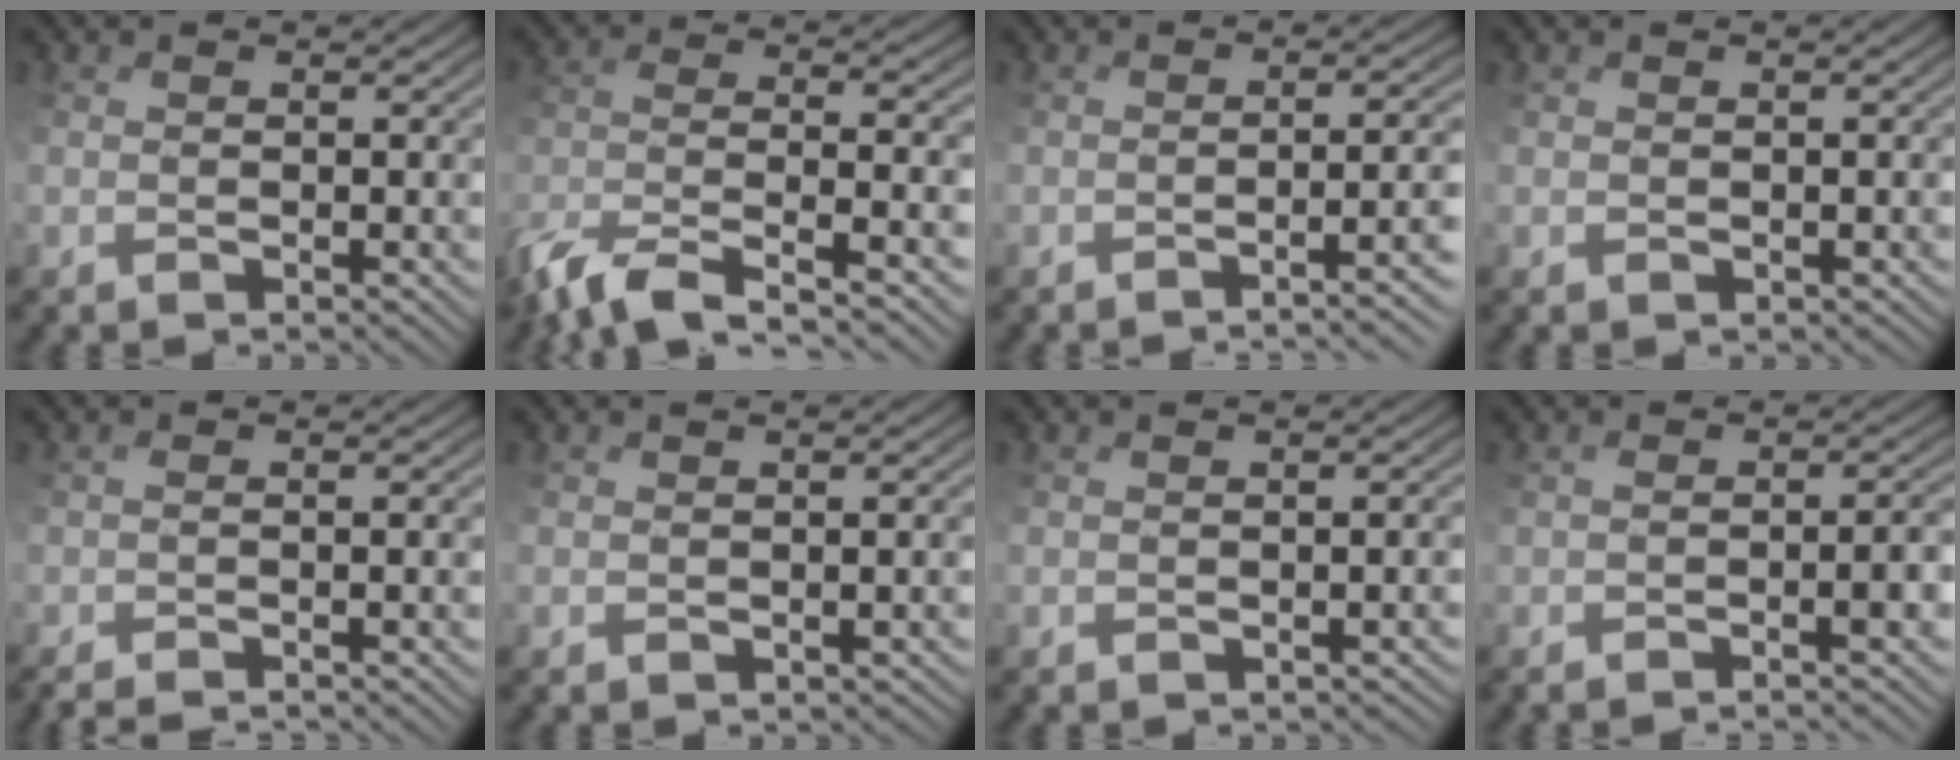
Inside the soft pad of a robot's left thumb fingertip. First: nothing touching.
{"total": 9.6, "force": [-7.4, 1.7, 5.8], "torque": [-0.120, -0.004, -0.134]}
{"total": 6.0, "force": [-3.5, 0.7, 4.8], "torque": [-0.040, 0.006, -0.027]}
{"total": 0.7, "force": [-0.3, 0.6, 0.3], "torque": [-0.003, -0.003, 0.001]}
{"total": 2.9, "force": [-2.5, -0.2, 1.3], "torque": [-0.012, -0.001, -0.038]}
{"total": 1.5, "force": [-0.9, 0.9, 0.8], "torque": [-0.003, -0.002, -0.006]}
{"total": 2.0, "force": [-1.5, 0.8, 1.1], "torque": [-0.002, 0.000, -0.009]}
{"total": 3.9, "force": [-2.5, 0.1, 3.0], "torque": [-0.020, 0.009, -0.021]}